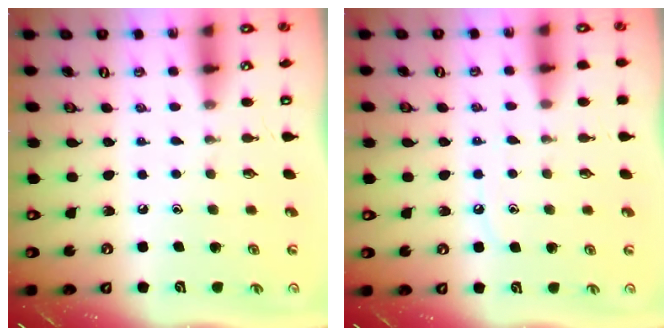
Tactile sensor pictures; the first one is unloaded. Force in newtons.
{"total": 6.6, "press": 6.5, "slide": 0.9}